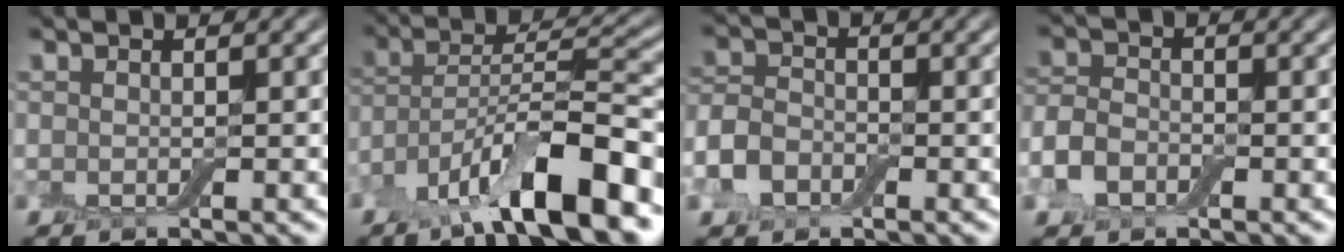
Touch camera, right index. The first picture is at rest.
{"total": 11.4, "force": [-6.8, 3.0, 8.6], "torque": [-0.137, 0.012, -0.126]}
{"total": 3.6, "force": [-1.6, 2.5, 1.9], "torque": [-0.045, 0.002, -0.042]}
{"total": 3.2, "force": [-1.4, 2.2, 1.8], "torque": [-0.042, 0.002, -0.038]}